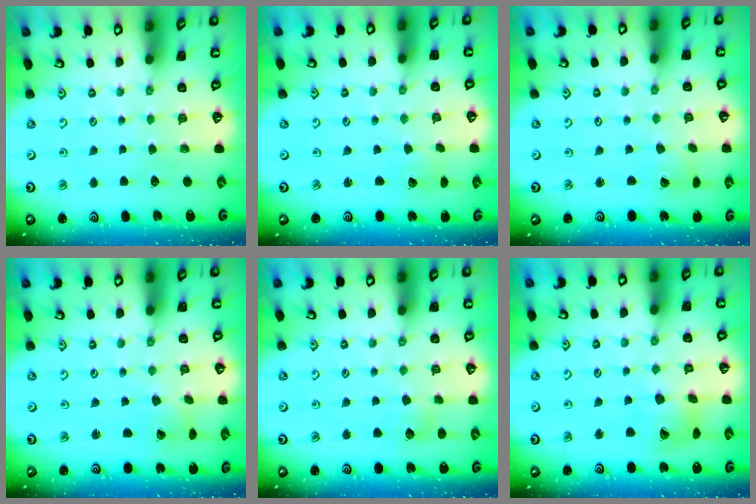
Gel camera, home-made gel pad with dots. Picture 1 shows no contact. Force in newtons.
{"total": 2.3, "press": 2.3, "slide": 0.1}
{"total": 1.9, "press": 1.9, "slide": 0.2}
{"total": 2.9, "press": 2.9, "slide": 0.2}
{"total": 4.3, "press": 4.3, "slide": 0.5}
{"total": 12.2, "press": 12.1, "slide": 1.4}